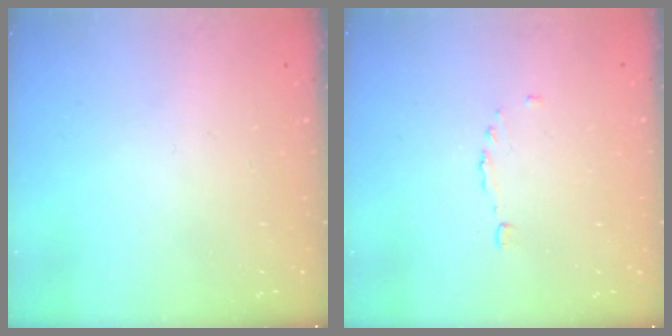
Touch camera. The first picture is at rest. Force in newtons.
{"total": 1.1, "press": 0.8, "slide": 0.7}